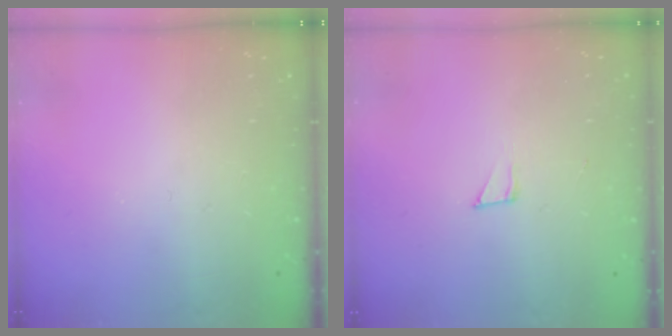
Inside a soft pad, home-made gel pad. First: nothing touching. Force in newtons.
{"total": 2.6, "press": 2.6, "slide": 0.1}